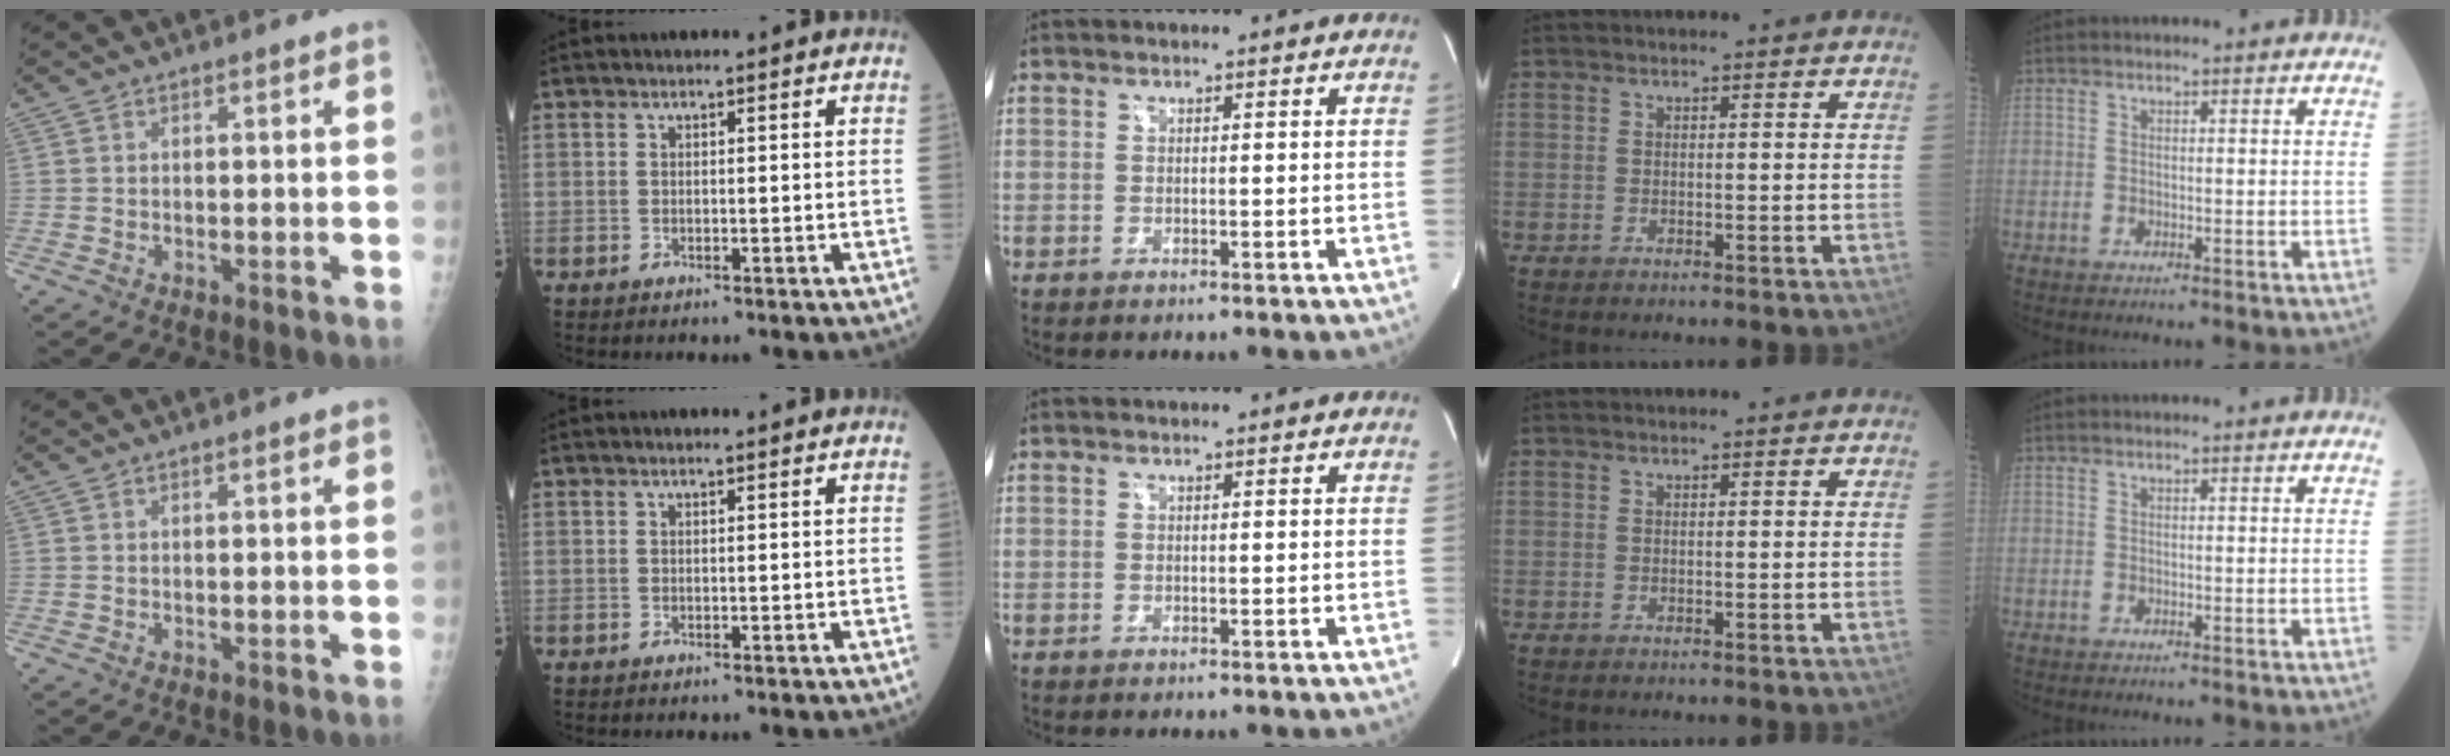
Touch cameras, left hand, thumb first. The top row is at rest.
{"thumb": {"total": 0.6, "force": [0.4, 0.1, 0.5], "torque": [-0.007, 0.000, 0.004]}, "index": {"total": 0.7, "force": [0.7, 0.0, 0.1], "torque": [-0.003, 0.002, 0.011]}}